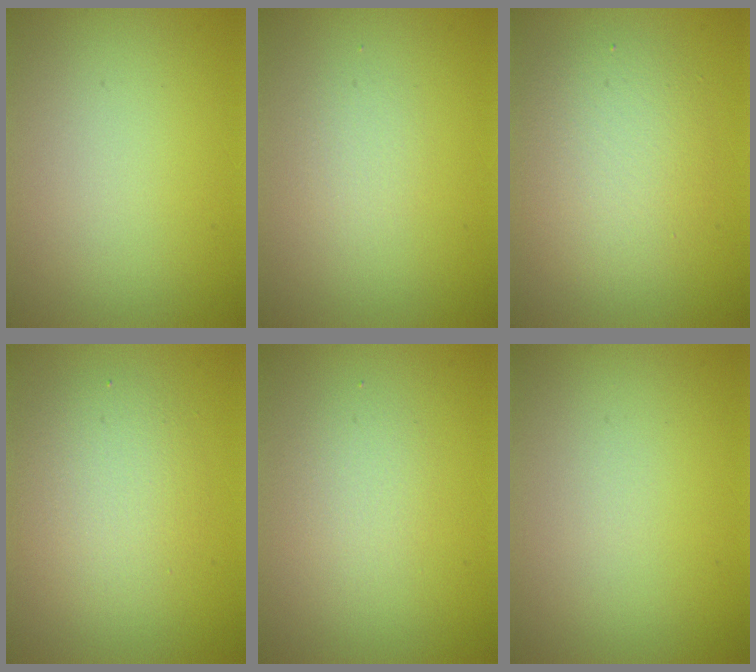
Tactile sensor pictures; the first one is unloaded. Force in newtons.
{"total": 1.2, "press": 1.2, "slide": 0.1}
{"total": 4.3, "press": 4.3, "slide": 0.1}
{"total": 3.6, "press": 3.6, "slide": 0.1}
{"total": 1.8, "press": 1.8, "slide": 0.0}
{"total": 0.0}